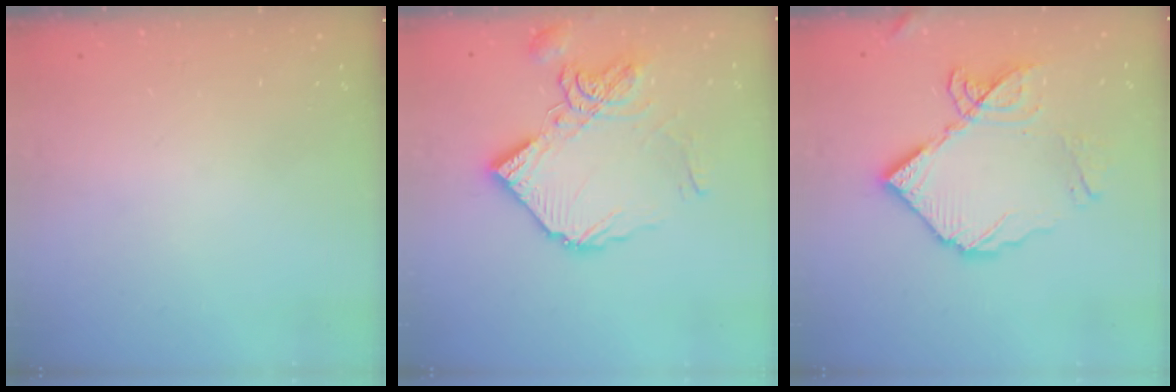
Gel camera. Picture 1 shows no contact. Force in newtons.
{"total": 15.1, "press": 15.0, "slide": 1.3}
{"total": 14.1, "press": 14.0, "slide": 1.1}